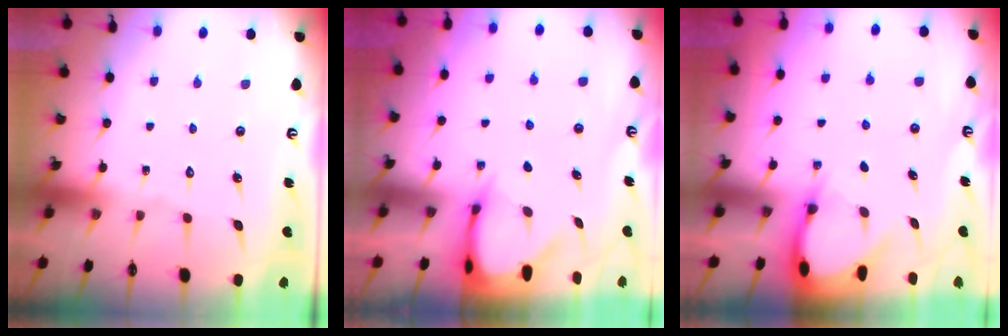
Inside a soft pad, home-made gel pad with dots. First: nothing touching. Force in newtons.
{"total": 3.7, "press": 3.7, "slide": 0.2}
{"total": 2.9, "press": 2.9, "slide": 0.3}